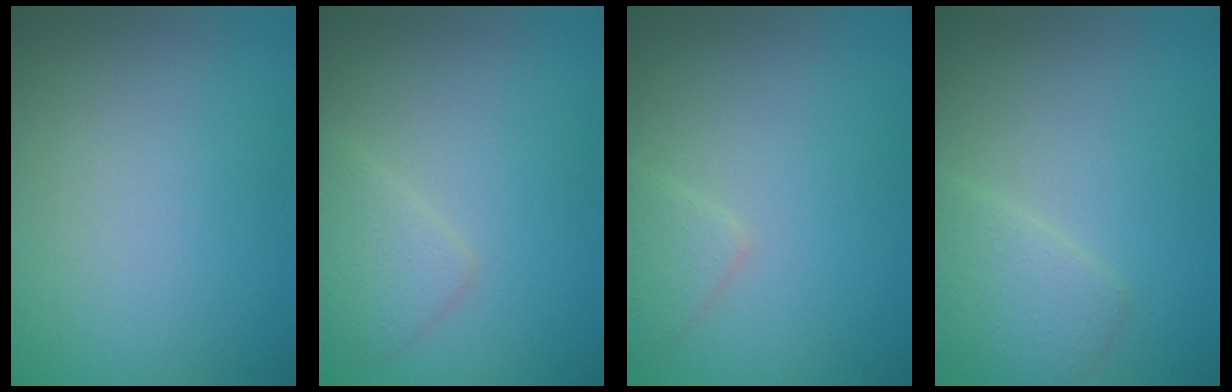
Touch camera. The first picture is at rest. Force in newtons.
{"total": 2.2, "press": 2.2, "slide": 0.1}
{"total": 1.6, "press": 1.6, "slide": 0.1}
{"total": 2.7, "press": 2.7, "slide": 0.1}